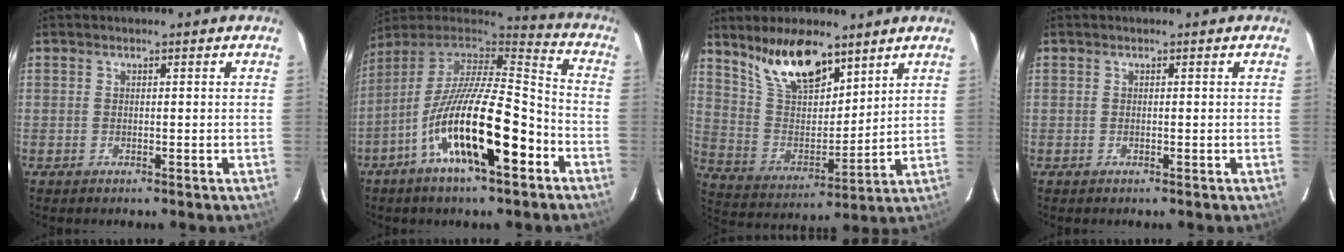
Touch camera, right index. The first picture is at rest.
{"total": 21.1, "force": [-9.4, 5.9, 18.0], "torque": [-0.314, -0.023, -0.173]}
{"total": 15.0, "force": [10.6, 5.9, 8.9], "torque": [-0.169, 0.009, 0.208]}
{"total": 0.0}